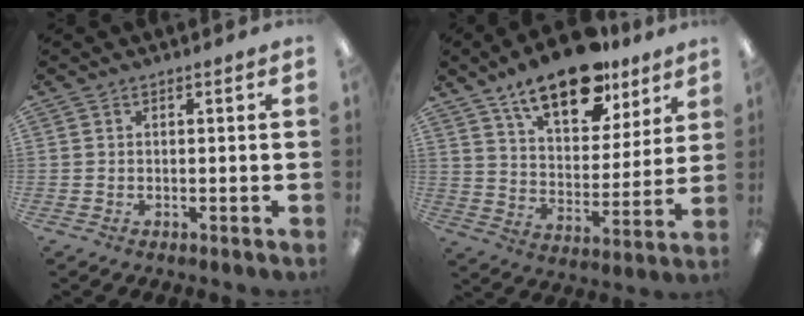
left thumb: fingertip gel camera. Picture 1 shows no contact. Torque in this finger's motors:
{"motor_torque": [0.36, 0.65, 1.56, -1.21, 0.20]}